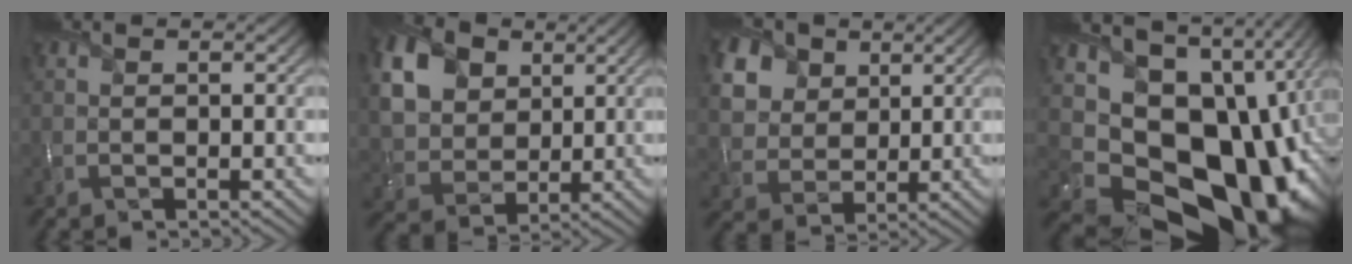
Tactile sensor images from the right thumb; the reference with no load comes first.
{"total": 13.3, "force": [5.1, 9.9, 7.3], "torque": [-0.196, 0.017, 0.104]}
{"total": 12.2, "force": [6.0, 8.9, 5.8], "torque": [-0.173, 0.014, 0.116]}
{"total": 20.5, "force": [-2.8, 15.6, 13.0], "torque": [-0.250, -0.067, 0.002]}